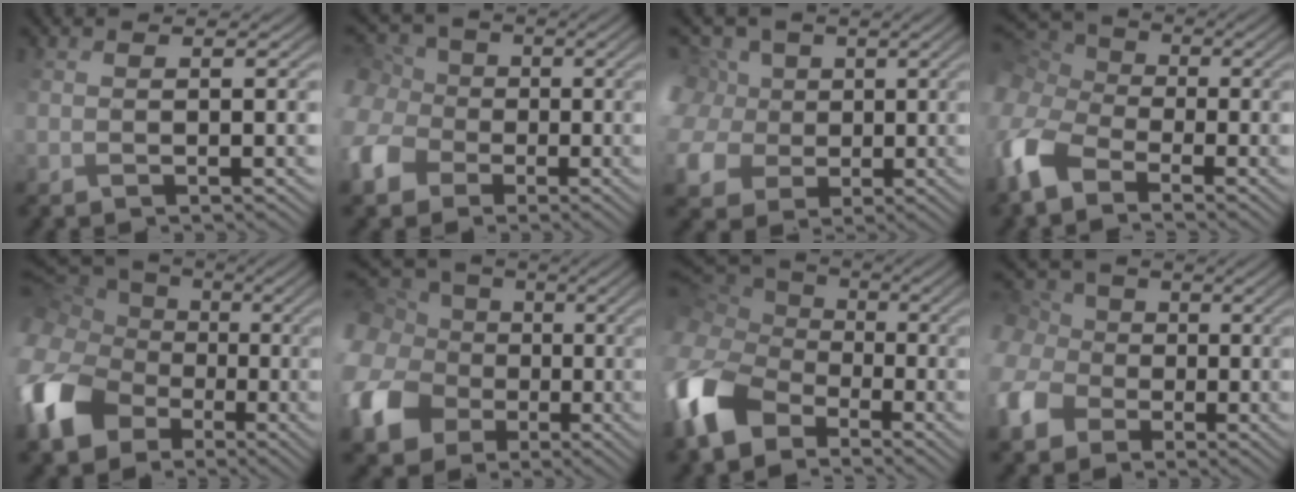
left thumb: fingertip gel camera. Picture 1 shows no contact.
{"total": 8.7, "force": [-0.6, 7.6, 4.2], "torque": [-0.139, 0.006, -0.019]}
{"total": 11.3, "force": [2.5, 9.5, 5.6], "torque": [-0.190, 0.024, 0.032]}
{"total": 11.1, "force": [-4.0, 7.3, 7.3], "torque": [-0.222, -0.033, -0.046]}
{"total": 14.8, "force": [-2.3, 11.9, 8.5], "torque": [-0.261, -0.028, -0.029]}
{"total": 16.3, "force": [0.9, 14.2, 7.9], "torque": [-0.245, -0.014, 0.005]}
{"total": 13.1, "force": [-4.6, 9.0, 8.4], "torque": [-0.253, -0.034, -0.074]}
{"total": 8.5, "force": [-1.0, 7.3, 4.2], "torque": [-0.134, 0.000, -0.024]}